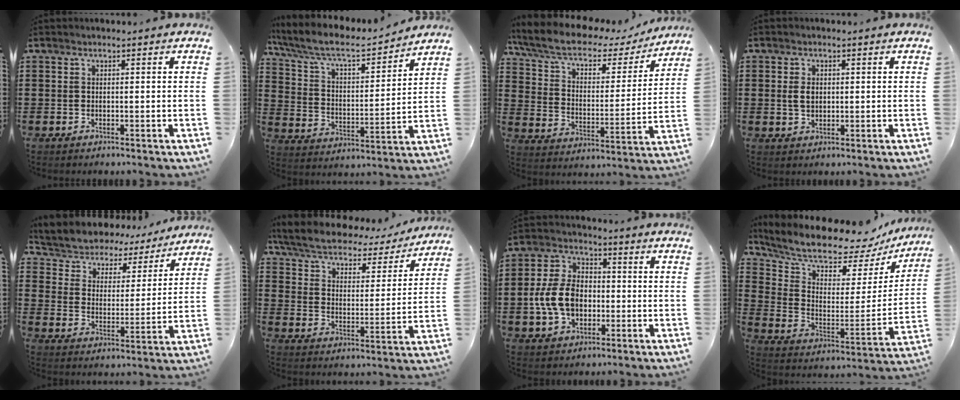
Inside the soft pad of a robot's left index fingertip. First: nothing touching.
{"total": 7.7, "force": [6.5, 1.6, 3.7], "torque": [-0.099, -0.038, 0.107]}
{"total": 8.1, "force": [6.1, 3.1, 4.5], "torque": [-0.110, -0.031, 0.104]}
{"total": 2.5, "force": [0.4, 1.7, 1.8], "torque": [-0.041, 0.007, 0.007]}
{"total": 4.5, "force": [4.4, 0.9, -0.4], "torque": [-0.024, -0.038, 0.069]}
{"total": 5.1, "force": [4.6, 1.2, 1.9], "torque": [-0.061, -0.031, 0.073]}
{"total": 9.2, "force": [-1.6, 6.7, 6.0], "torque": [-0.155, 0.009, -0.036]}
{"total": 9.2, "force": [8.7, 1.9, 2.4], "torque": [-0.081, -0.077, 0.145]}